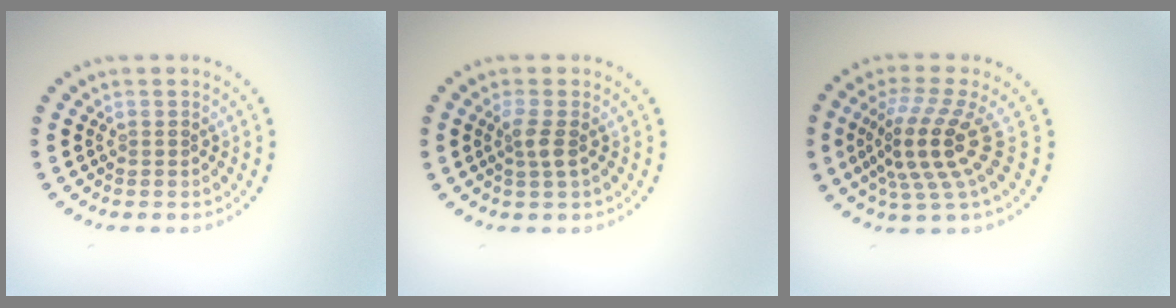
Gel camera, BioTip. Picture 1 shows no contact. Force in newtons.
{"total": 1.6, "press": 1.5, "slide": 0.7}
{"total": 4.8, "press": 3.6, "slide": 3.2}